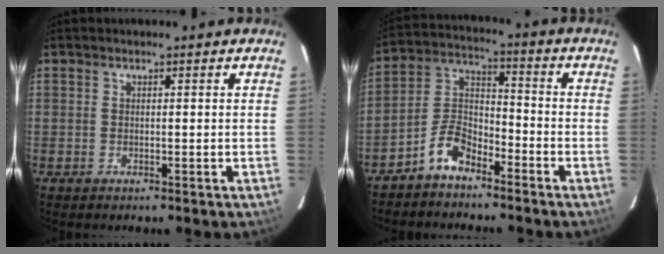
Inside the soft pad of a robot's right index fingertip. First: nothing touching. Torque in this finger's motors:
{"motor_torque": [0.65, -0.61, 0.01, -0.01]}